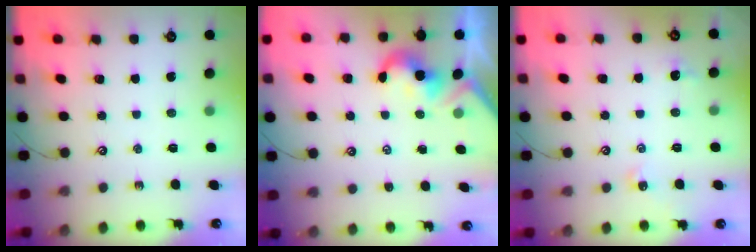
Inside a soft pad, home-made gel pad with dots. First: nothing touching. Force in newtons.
{"total": 2.1, "press": 2.0, "slide": 0.5}
{"total": 2.4, "press": 2.4, "slide": 0.5}